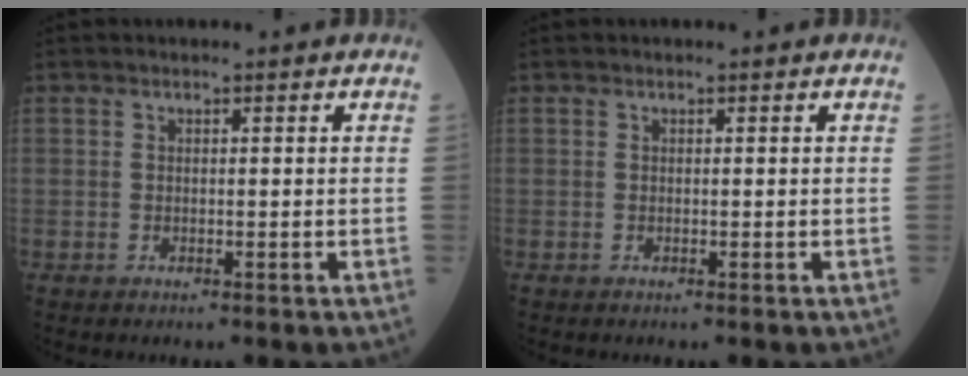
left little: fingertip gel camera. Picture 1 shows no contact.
{"total": 0.0}